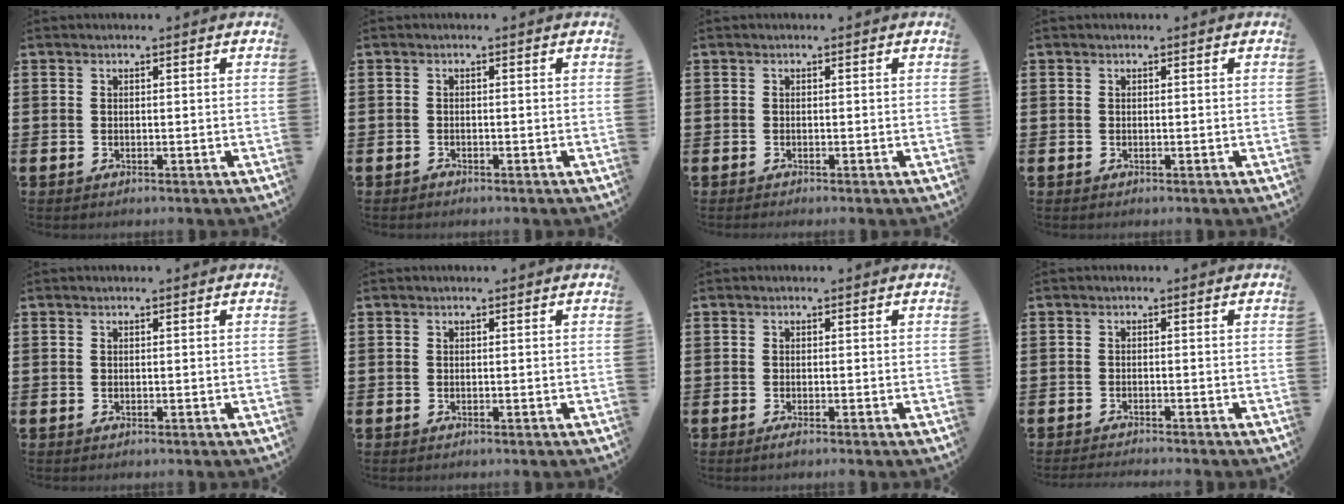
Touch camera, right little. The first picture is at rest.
{"total": 0.5, "force": [-0.5, 0.1, 0.0], "torque": [0.000, -0.002, -0.011]}
{"total": 0.0}
{"total": 0.0}
{"total": 0.0}
{"total": 0.0}
{"total": 0.7, "force": [-0.3, 0.0, 0.6], "torque": [-0.001, -0.005, -0.008]}
{"total": 1.0, "force": [-1.0, -0.2, 0.2], "torque": [-0.002, -0.002, -0.019]}